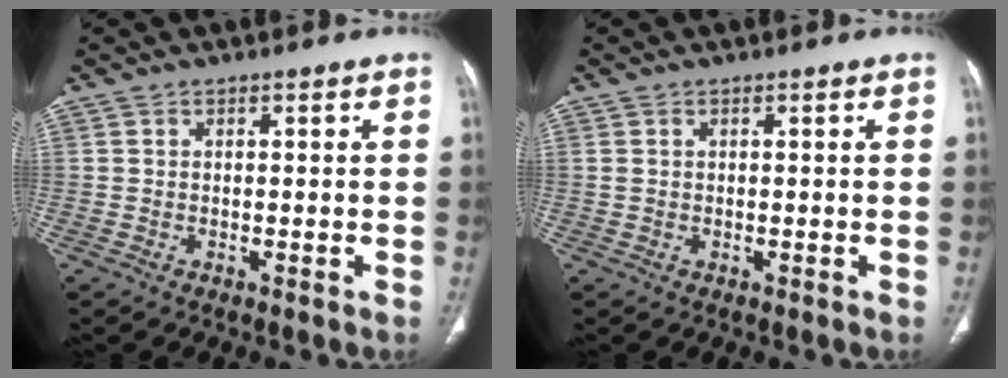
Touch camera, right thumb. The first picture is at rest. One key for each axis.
{"total": 0.8, "fx": 0.2, "fy": 0.5, "fz": 0.6, "tx": -0.017, "ty": 0.010, "tz": 0.010}